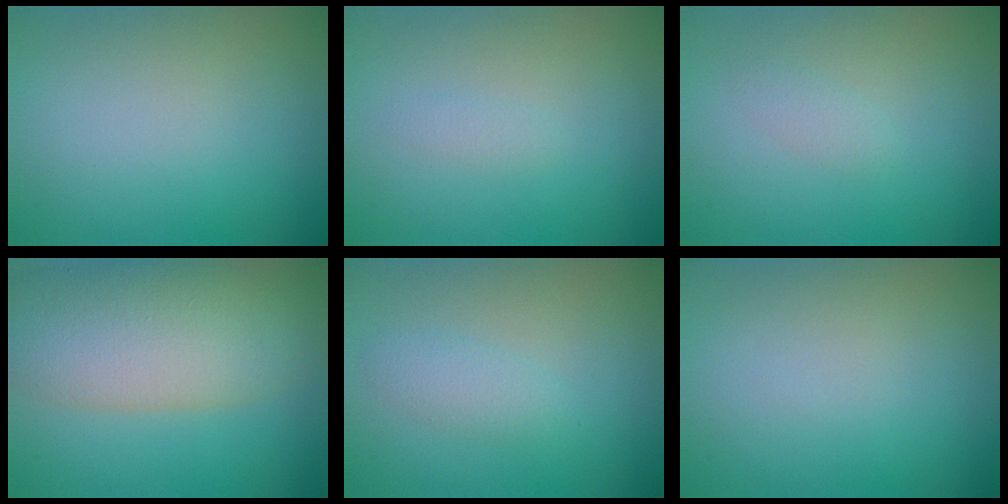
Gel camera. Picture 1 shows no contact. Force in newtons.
{"total": 0.6, "press": 0.6, "slide": 0.0}
{"total": 0.9, "press": 0.9, "slide": 0.0}
{"total": 9.8, "press": 9.8, "slide": 0.6}
{"total": 1.7, "press": 1.7, "slide": 0.0}
{"total": 0.0}